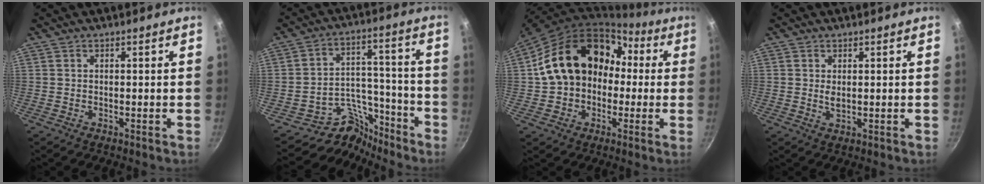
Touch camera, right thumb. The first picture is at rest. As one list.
[{"total": 10.9, "force": [-9.2, 5.8, 0.7], "torque": [0.046, 0.111, -0.155]}, {"total": 20.0, "force": [1.3, 15.7, 12.2], "torque": [-0.177, 0.070, 0.024]}, {"total": 1.6, "force": [0.4, 0.8, 1.4], "torque": [-0.026, -0.003, 0.008]}]